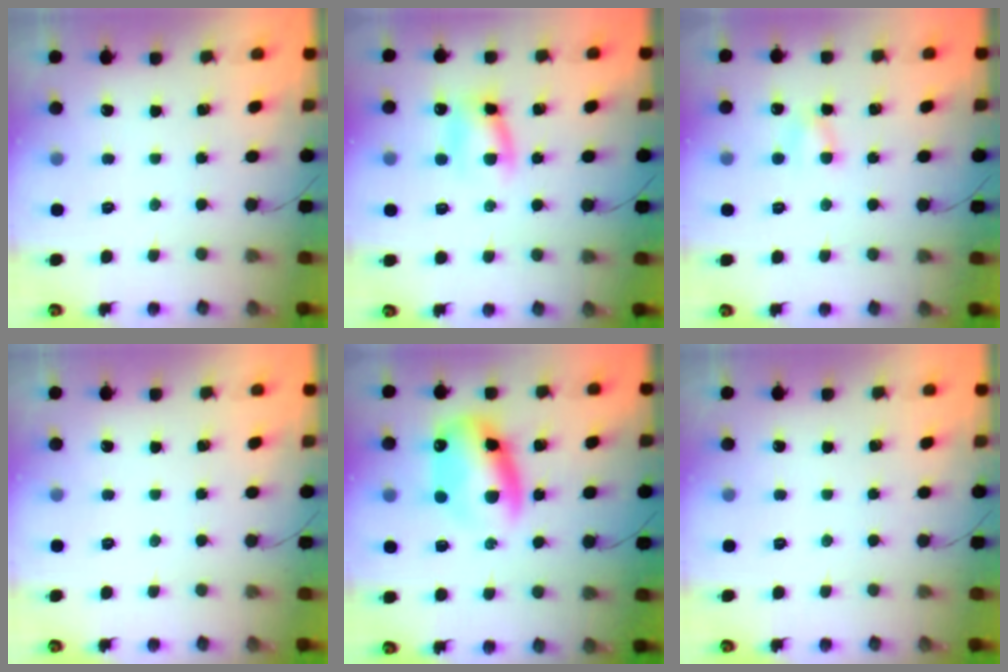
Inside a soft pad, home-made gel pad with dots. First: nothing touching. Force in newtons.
{"total": 8.4, "press": 8.3, "slide": 1.4}
{"total": 3.8, "press": 3.7, "slide": 0.7}
{"total": 0.0}
{"total": 12.9, "press": 12.4, "slide": 3.7}
{"total": 0.0}